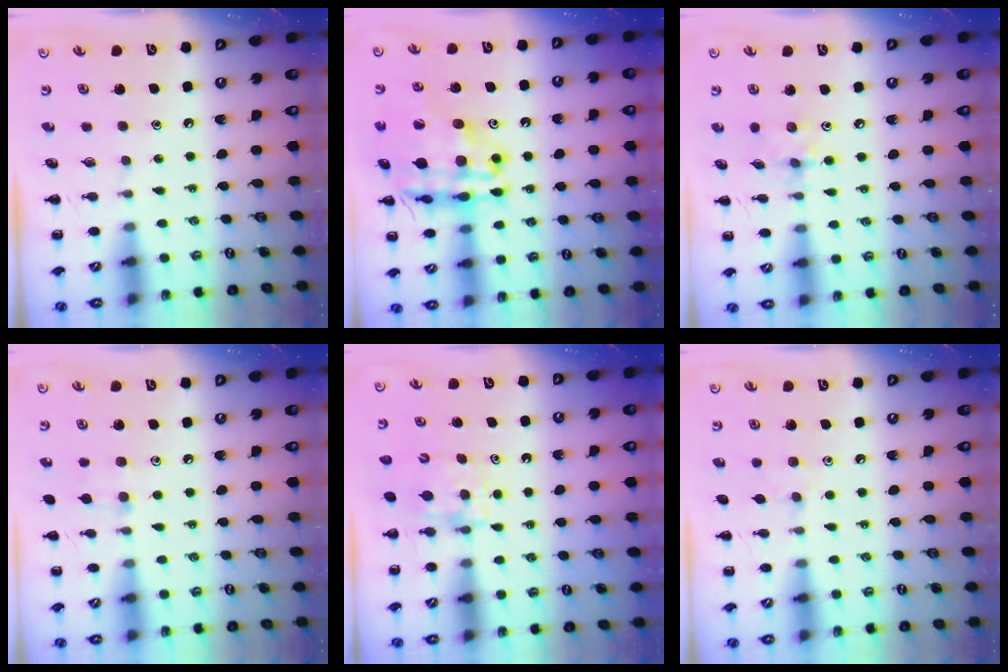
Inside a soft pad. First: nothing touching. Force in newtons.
{"total": 21.4, "press": 21.1, "slide": 3.5}
{"total": 3.3, "press": 3.2, "slide": 0.4}
{"total": 6.1, "press": 5.6, "slide": 2.2}
{"total": 4.5, "press": 4.5, "slide": 0.5}
{"total": 3.3, "press": 3.1, "slide": 1.2}